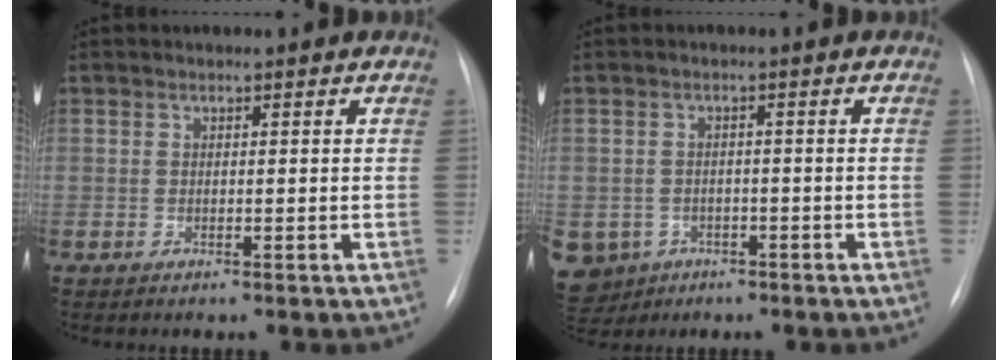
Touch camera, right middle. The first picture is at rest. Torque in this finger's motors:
{"motor_torque": [0.39, -0.32, 1.05, 0.19]}